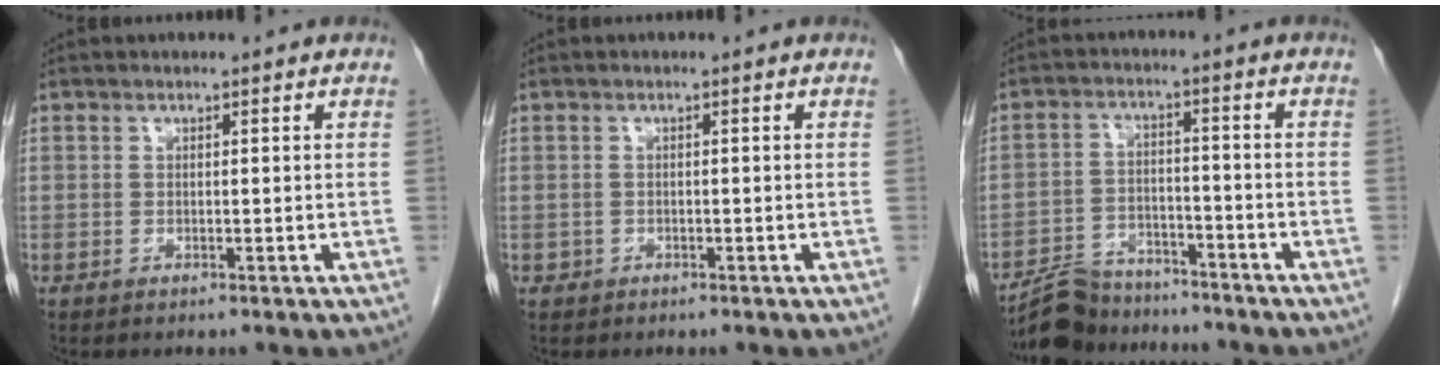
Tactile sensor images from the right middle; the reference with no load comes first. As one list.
[{"total": 0.7, "force": [-0.3, 0.6, 0.0], "torque": [-0.001, 0.005, -0.005]}, {"total": 8.3, "force": [-7.7, 3.1, 0.7], "torque": [-0.011, 0.014, -0.131]}]